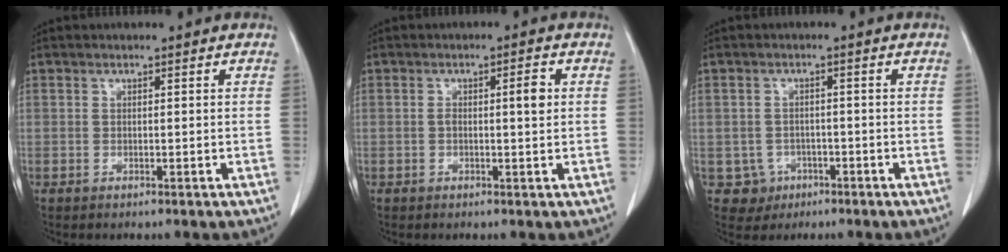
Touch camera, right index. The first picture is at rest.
{"total": 3.0, "force": [0.3, 0.5, 2.9], "torque": [-0.052, 0.008, 0.006]}
{"total": 3.6, "force": [-1.4, 3.3, 0.0], "torque": [0.007, 0.012, -0.016]}